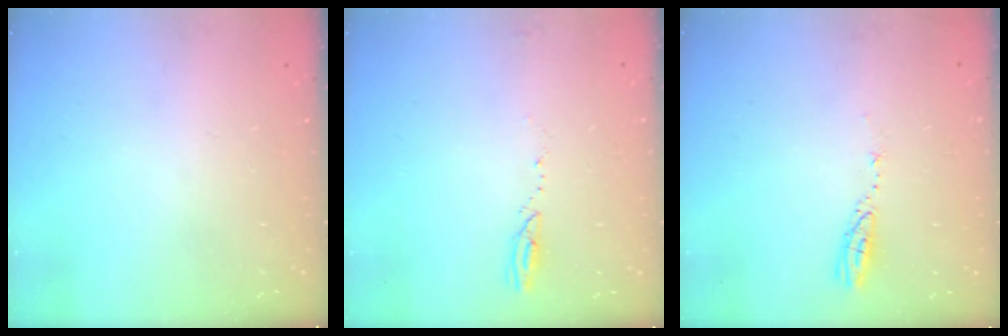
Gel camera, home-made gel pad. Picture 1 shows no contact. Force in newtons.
{"total": 2.5, "press": 2.4, "slide": 0.3}
{"total": 3.7, "press": 3.7, "slide": 0.2}